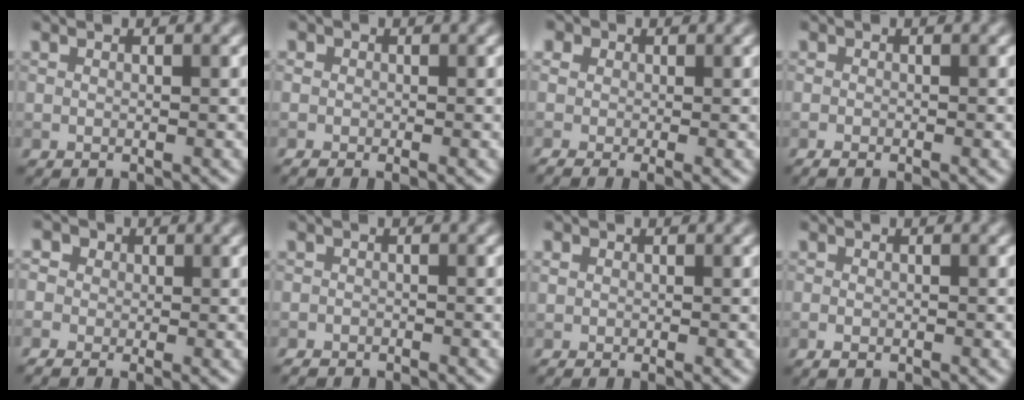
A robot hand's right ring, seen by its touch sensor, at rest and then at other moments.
{"total": 1.4, "force": [-0.7, 0.9, 0.8], "torque": [-0.011, -0.003, -0.012]}
{"total": 5.1, "force": [-0.1, 3.7, 3.5], "torque": [-0.059, 0.013, -0.013]}
{"total": 1.2, "force": [-0.7, 0.3, 0.9], "torque": [-0.018, -0.001, -0.014]}
{"total": 4.3, "force": [-0.3, 3.5, 2.5], "torque": [-0.044, 0.014, -0.020]}
{"total": 1.7, "force": [-1.6, 0.4, 0.1], "torque": [0.002, 0.001, -0.032]}
{"total": 0.8, "force": [-0.4, 0.6, 0.4], "torque": [-0.006, -0.001, -0.010]}
{"total": 1.0, "force": [-0.6, 0.5, 0.7], "torque": [-0.013, 0.001, -0.011]}